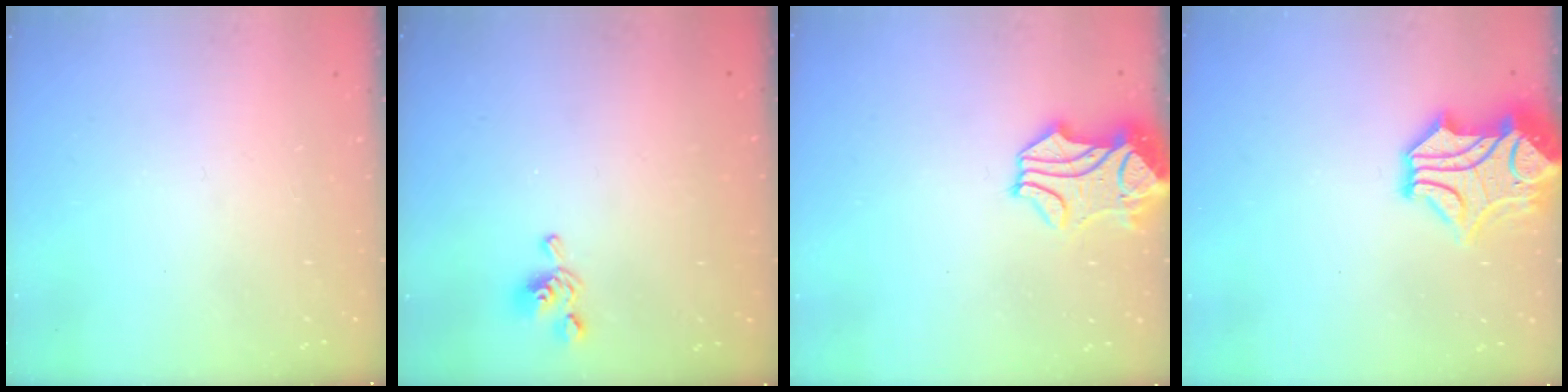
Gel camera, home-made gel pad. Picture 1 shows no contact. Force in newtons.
{"total": 2.8, "press": 2.7, "slide": 0.7}
{"total": 2.0, "press": 1.5, "slide": 1.3}
{"total": 7.0, "press": 6.8, "slide": 1.6}